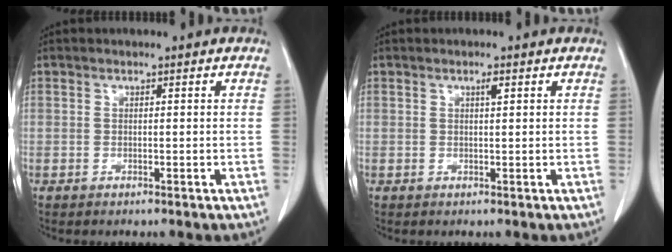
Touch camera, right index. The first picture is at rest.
{"total": 0.9, "force": [0.5, 0.1, 0.8], "torque": [-0.016, 0.000, 0.008]}